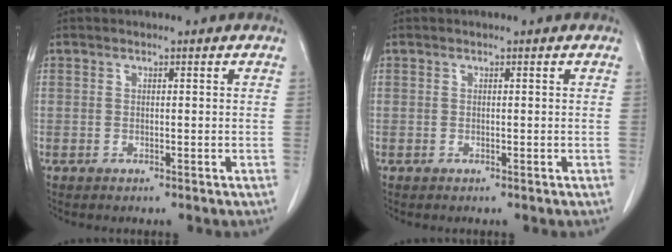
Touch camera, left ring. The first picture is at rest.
{"total": 0.0}